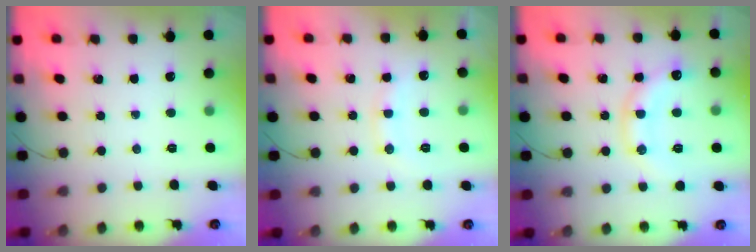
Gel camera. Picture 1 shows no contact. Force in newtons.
{"total": 10.1, "press": 10.0, "slide": 1.0}
{"total": 15.2, "press": 15.1, "slide": 0.9}